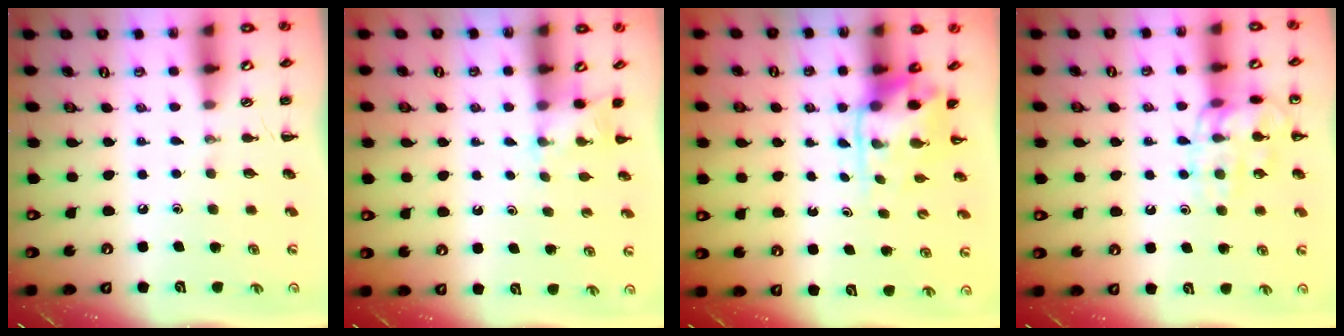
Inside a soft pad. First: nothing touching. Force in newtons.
{"total": 3.5, "press": 3.4, "slide": 1.0}
{"total": 3.5, "press": 3.4, "slide": 0.8}
{"total": 13.1, "press": 13.1, "slide": 0.4}